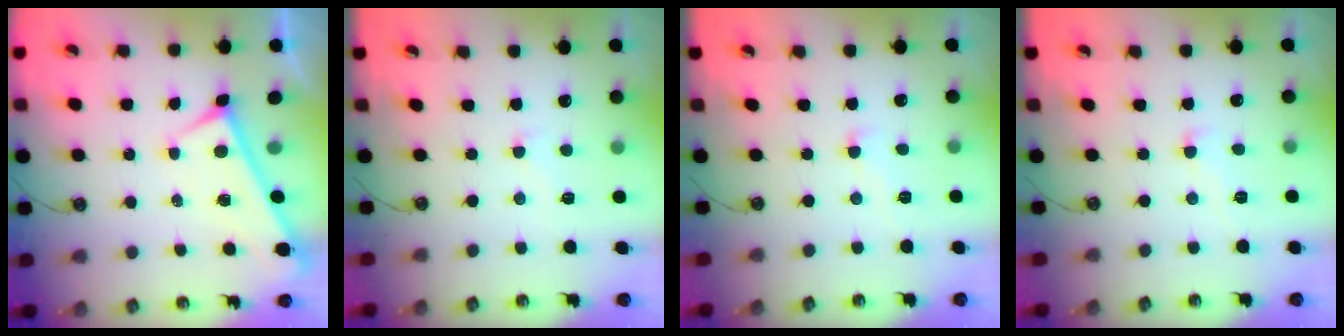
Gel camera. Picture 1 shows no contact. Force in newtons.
{"total": 0.9, "press": 0.8, "slide": 0.4}
{"total": 1.3, "press": 1.2, "slide": 0.3}
{"total": 1.3, "press": 1.2, "slide": 0.3}